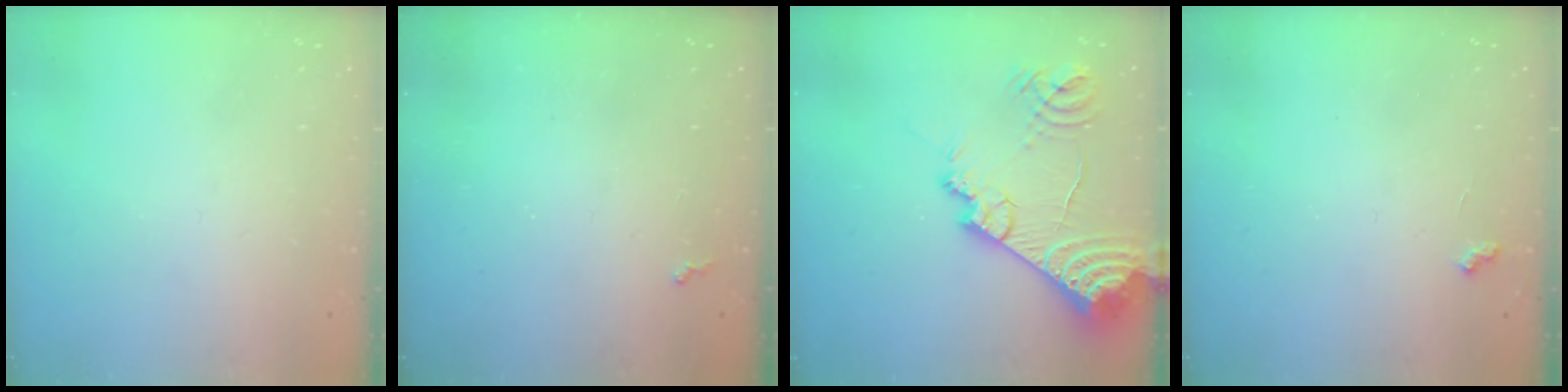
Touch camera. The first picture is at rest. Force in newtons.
{"total": 2.3, "press": 2.3, "slide": 0.5}
{"total": 20.1, "press": 20.0, "slide": 2.1}
{"total": 2.9, "press": 2.8, "slide": 0.6}